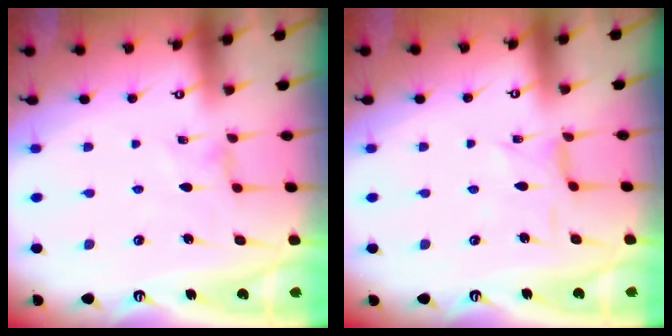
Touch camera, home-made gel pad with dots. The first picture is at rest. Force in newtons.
{"total": 1.6, "press": 1.6, "slide": 0.4}